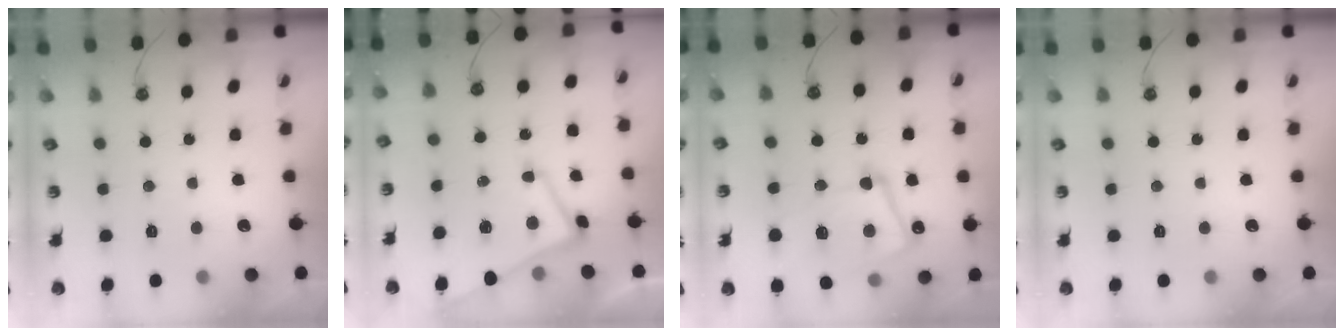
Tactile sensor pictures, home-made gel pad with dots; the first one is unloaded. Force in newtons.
{"total": 1.3, "press": 1.1, "slide": 0.7}
{"total": 14.2, "press": 14.2, "slide": 1.0}
{"total": 0.0}